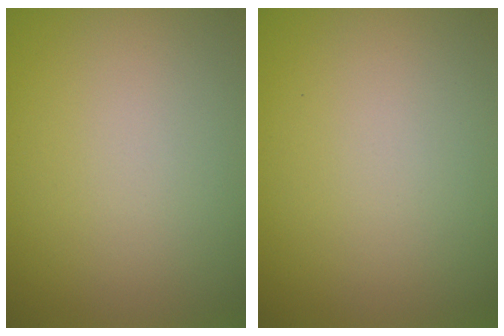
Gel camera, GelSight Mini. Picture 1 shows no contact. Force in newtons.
{"total": 0.0}